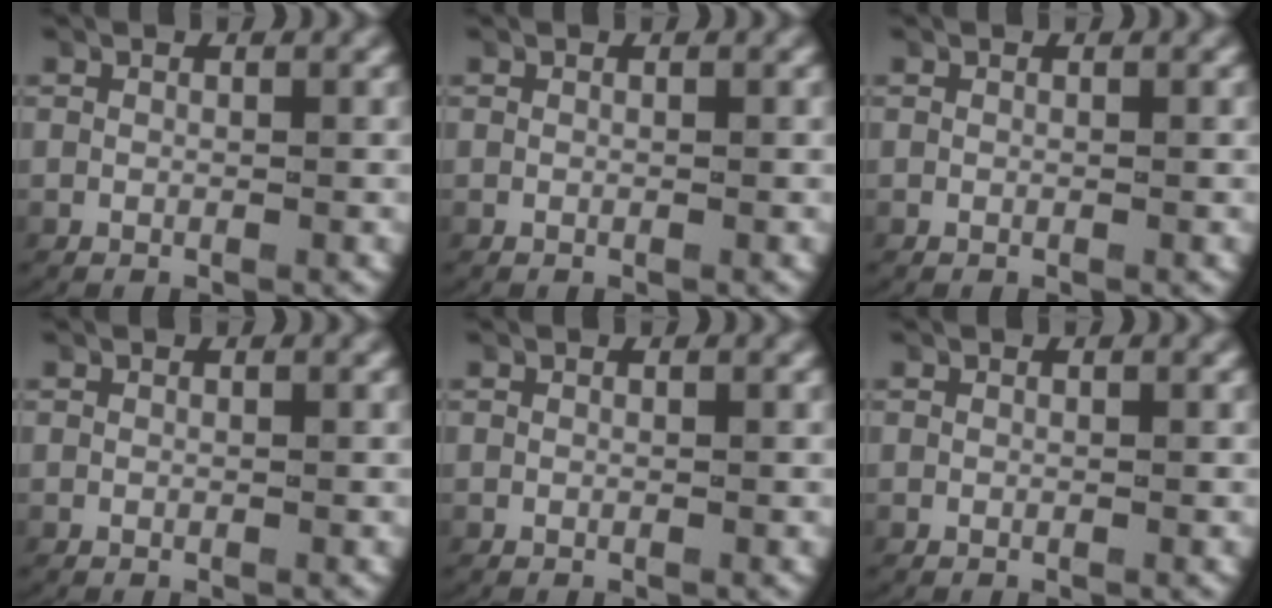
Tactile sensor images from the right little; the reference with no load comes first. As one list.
[{"total": 0.0}, {"total": 0.0}, {"total": 0.0}, {"total": 0.0}, {"total": 0.0}]